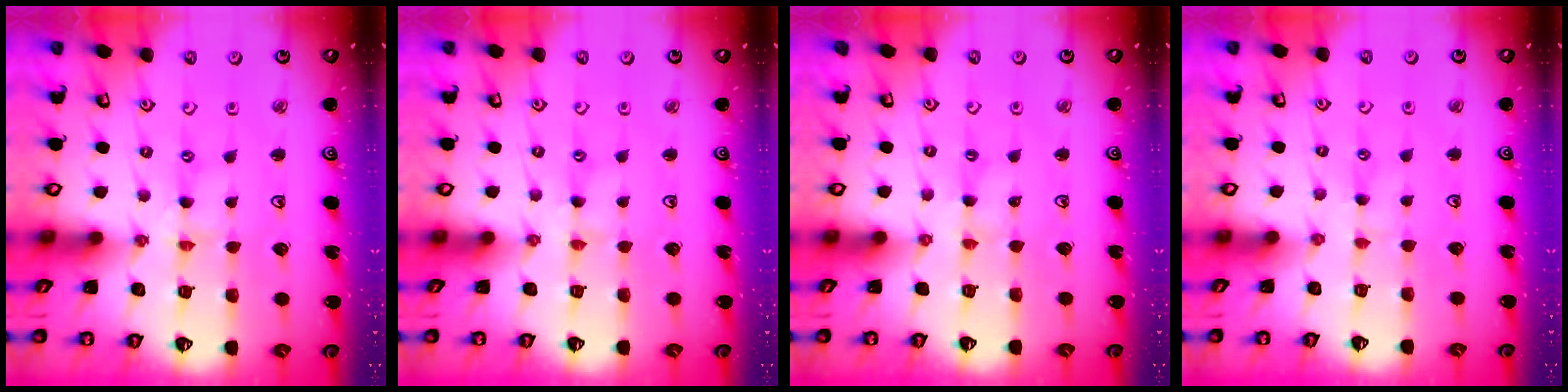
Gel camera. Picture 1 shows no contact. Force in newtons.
{"total": 0.9, "press": 0.8, "slide": 0.2}
{"total": 2.0, "press": 1.9, "slide": 0.3}
{"total": 1.8, "press": 1.7, "slide": 0.4}